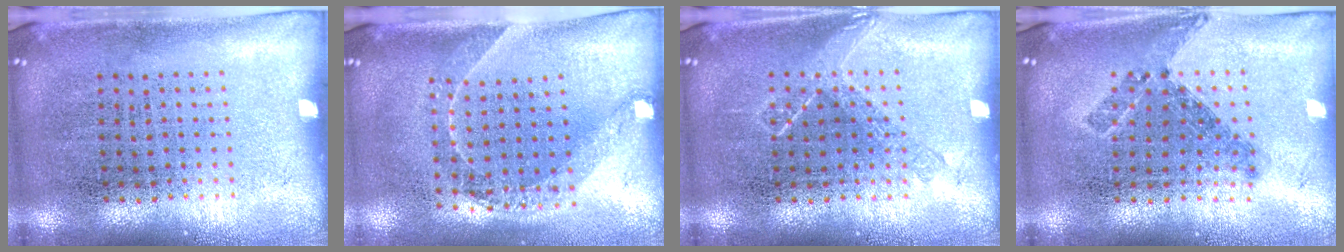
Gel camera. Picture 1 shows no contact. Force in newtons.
{"total": 1.5, "press": 1.2, "slide": 0.9}
{"total": 1.8, "press": 1.8, "slide": 0.4}
{"total": 0.6, "press": 0.5, "slide": 0.3}